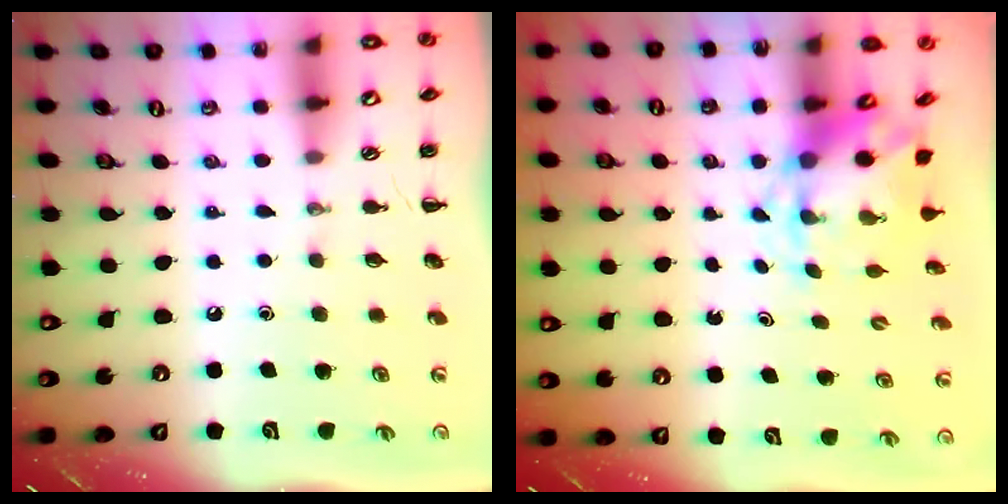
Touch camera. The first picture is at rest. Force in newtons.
{"total": 5.5, "press": 5.4, "slide": 0.8}